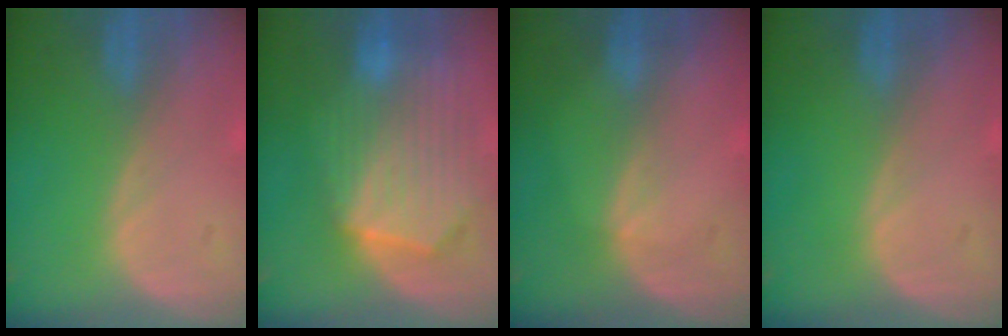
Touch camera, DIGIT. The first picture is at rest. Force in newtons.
{"total": 10.4, "press": 9.1, "slide": 5.1}
{"total": 1.2, "press": 0.7, "slide": 0.9}
{"total": 0.0}